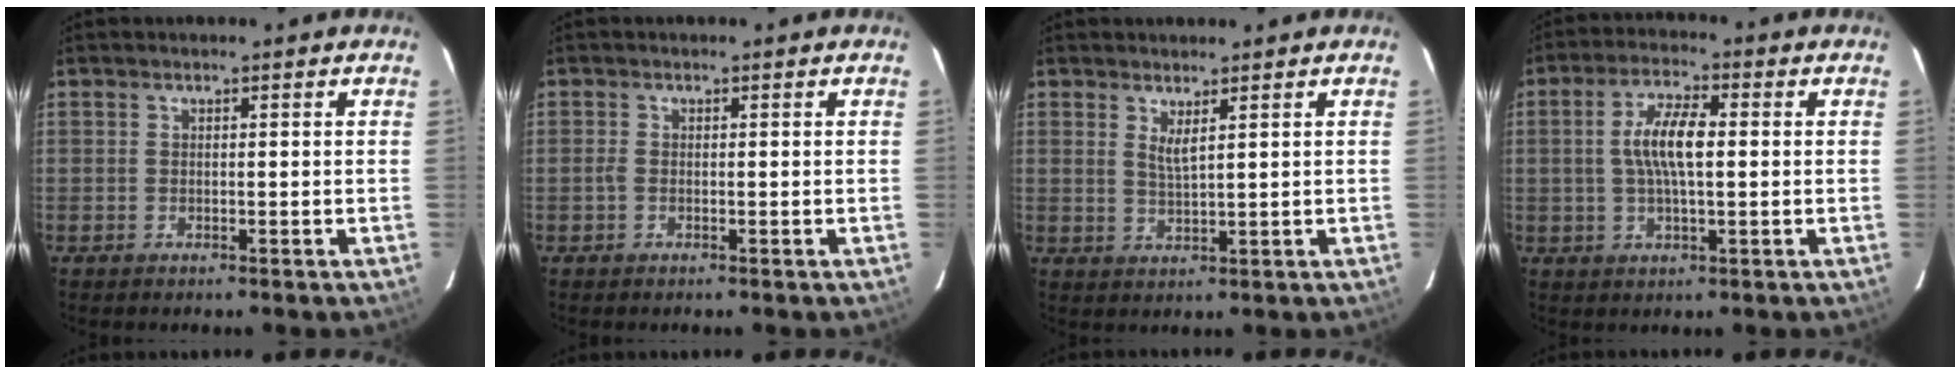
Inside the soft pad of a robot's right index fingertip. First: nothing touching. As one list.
[{"total": 0.8, "force": [-0.3, 0.4, 0.6], "torque": [-0.014, 0.001, -0.008]}, {"total": 2.5, "force": [1.5, 0.2, 2.0], "torque": [-0.038, -0.006, 0.024]}, {"total": 7.7, "force": [0.5, 2.4, 7.3], "torque": [-0.141, 0.009, 0.010]}]